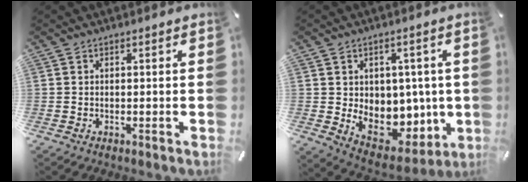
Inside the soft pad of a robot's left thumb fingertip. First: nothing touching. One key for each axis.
{"total": 10.8, "fx": 0.3, "fy": 9.0, "fz": 5.9, "tx": -0.068, "ty": -0.028, "tz": 0.024}